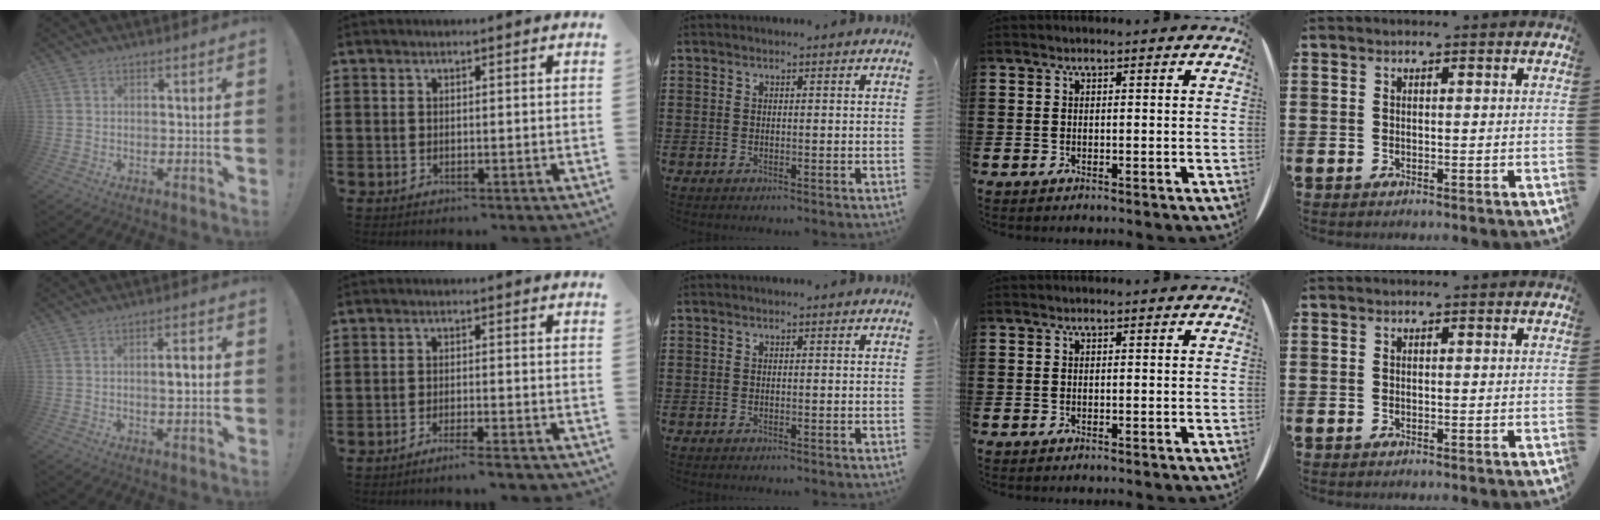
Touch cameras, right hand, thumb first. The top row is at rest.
{"thumb": {"total": 3.9, "force": [-0.1, 0.7, 3.8], "torque": [-0.051, -0.003, -0.008]}, "index": {"total": 2.7, "force": [-2.4, -0.2, 1.2], "torque": [-0.018, 0.002, -0.047]}}